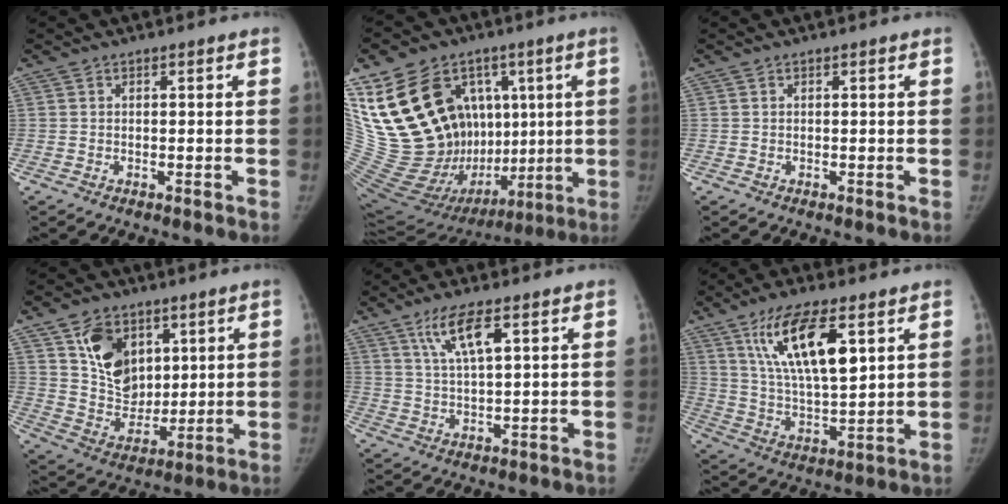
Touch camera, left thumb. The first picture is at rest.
{"total": 31.0, "force": [6.5, 21.4, 21.5], "torque": [-0.348, 0.021, 0.143]}
{"total": 0.0}
{"total": 13.3, "force": [5.7, 9.7, 7.1], "torque": [-0.084, -0.036, 0.115]}
{"total": 7.4, "force": [3.7, 1.7, 6.2], "torque": [-0.120, -0.014, 0.077]}
{"total": 16.1, "force": [7.3, 5.6, 13.2], "torque": [-0.221, -0.031, 0.138]}